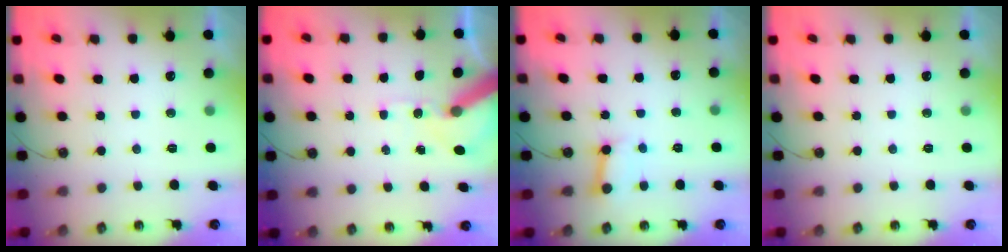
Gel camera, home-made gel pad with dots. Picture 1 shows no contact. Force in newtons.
{"total": 11.2, "press": 11.1, "slide": 1.7}
{"total": 3.7, "press": 3.7, "slide": 0.4}
{"total": 0.0}